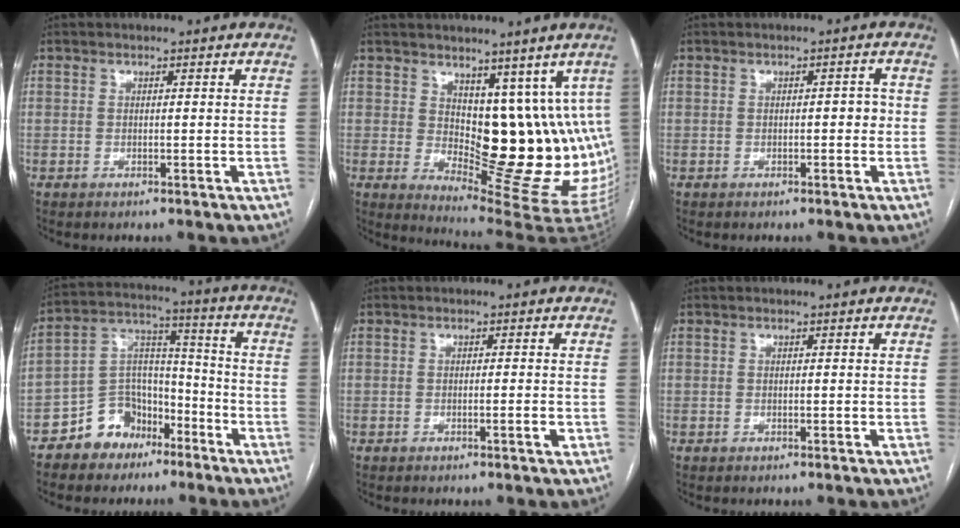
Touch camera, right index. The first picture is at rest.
{"total": 14.6, "force": [4.7, 6.5, 12.2], "torque": [-0.160, -0.018, 0.079]}
{"total": 1.7, "force": [-0.2, 0.8, 1.5], "torque": [-0.015, 0.007, -0.004]}
{"total": 9.7, "force": [-6.4, 6.8, 2.7], "torque": [-0.051, 0.040, -0.112]}
{"total": 1.3, "force": [-0.6, 0.0, 1.1], "torque": [-0.020, -0.001, -0.007]}
{"total": 0.0}